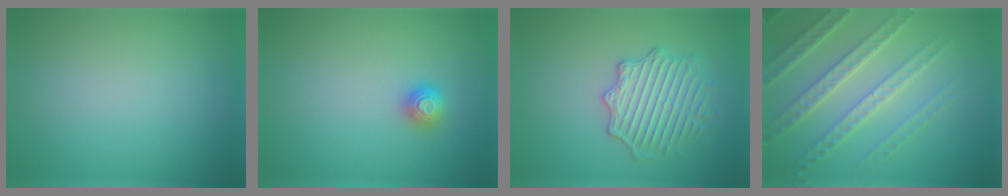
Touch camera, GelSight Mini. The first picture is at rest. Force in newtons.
{"total": 1.4, "press": 1.4, "slide": 0.4}
{"total": 3.8, "press": 3.6, "slide": 1.2}
{"total": 6.2, "press": 5.0, "slide": 3.8}